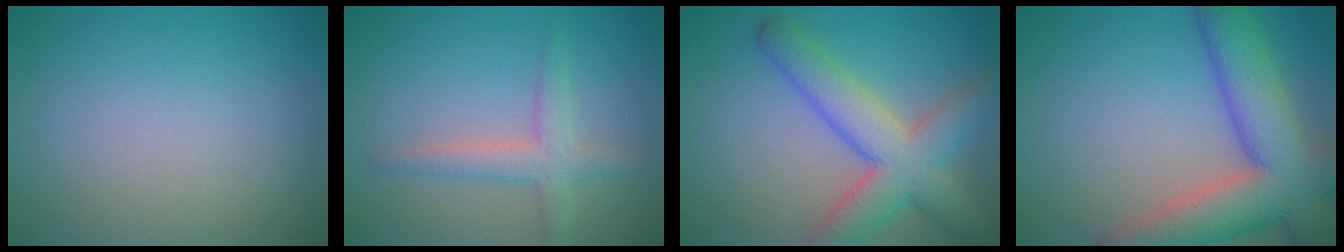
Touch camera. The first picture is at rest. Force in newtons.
{"total": 2.9, "press": 2.9, "slide": 0.2}
{"total": 7.5, "press": 7.5, "slide": 0.4}
{"total": 10.9, "press": 10.9, "slide": 0.8}